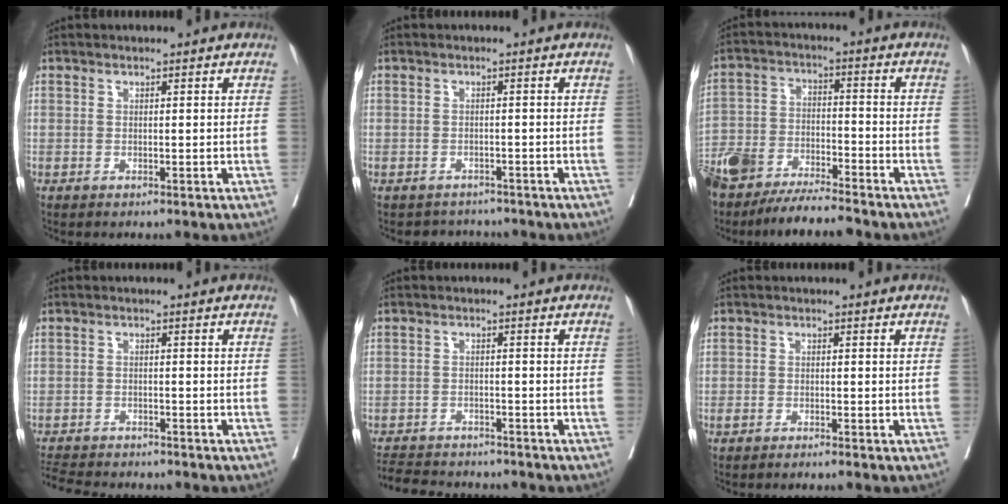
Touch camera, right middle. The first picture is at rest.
{"total": 3.2, "force": [-2.9, 1.1, -0.7], "torque": [0.011, 0.005, -0.044]}
{"total": 14.8, "force": [-12.8, 3.0, 6.9], "torque": [-0.133, -0.009, -0.222]}
{"total": 9.1, "force": [-8.5, 1.7, 2.9], "torque": [-0.048, -0.007, -0.126]}
{"total": 9.7, "force": [-9.1, 2.1, 2.6], "torque": [-0.047, 0.000, -0.133]}
{"total": 2.4, "force": [-2.1, 0.0, 1.2], "torque": [-0.015, -0.001, -0.028]}